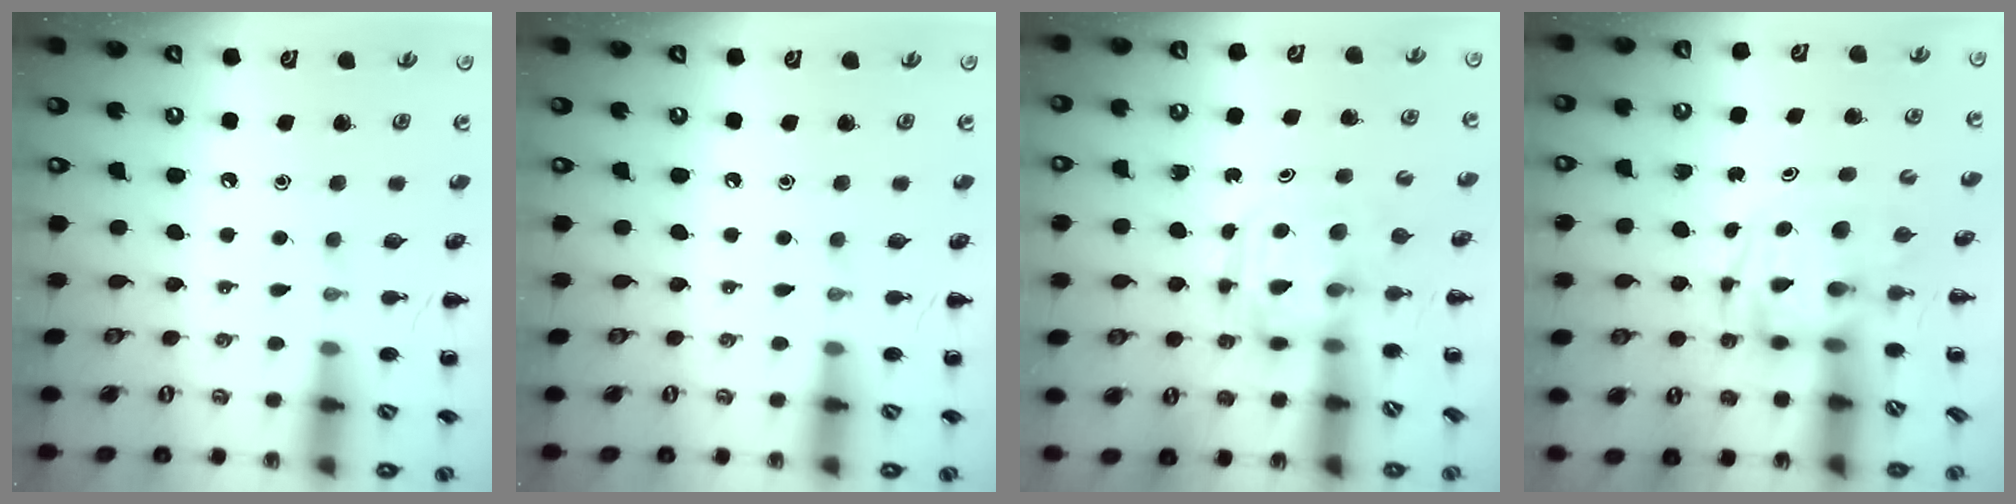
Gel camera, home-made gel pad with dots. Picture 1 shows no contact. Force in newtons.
{"total": 0.0}
{"total": 3.1, "press": 3.1, "slide": 0.2}
{"total": 3.7, "press": 3.6, "slide": 0.7}